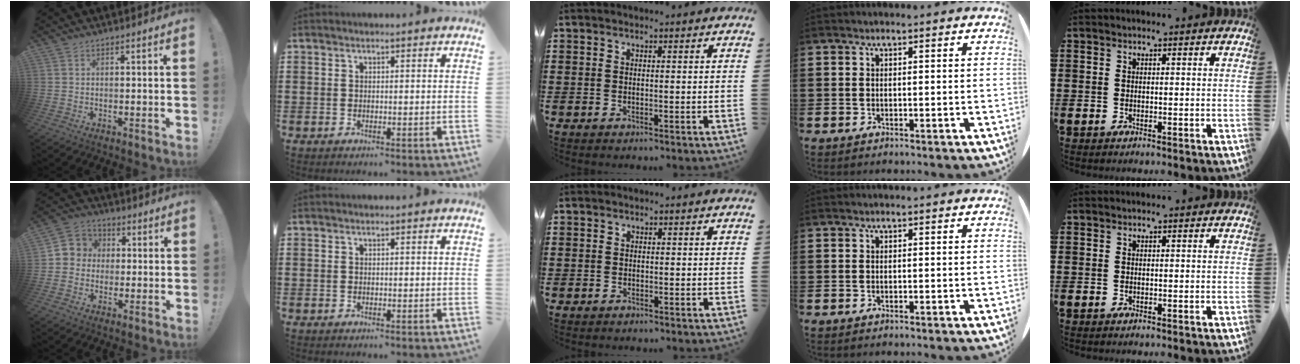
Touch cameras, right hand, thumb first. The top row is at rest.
{"thumb": {"total": 6.4, "force": [-1.3, 6.1, 1.4], "torque": [-0.014, 0.020, -0.019]}, "middle": {"total": 1.0, "force": [-0.7, 0.7, 0.0], "torque": [0.000, 0.003, -0.017]}}